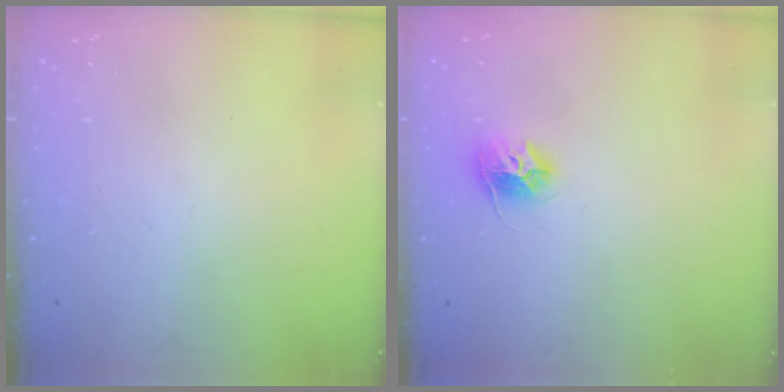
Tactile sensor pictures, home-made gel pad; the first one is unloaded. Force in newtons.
{"total": 9.6, "press": 9.6, "slide": 0.6}